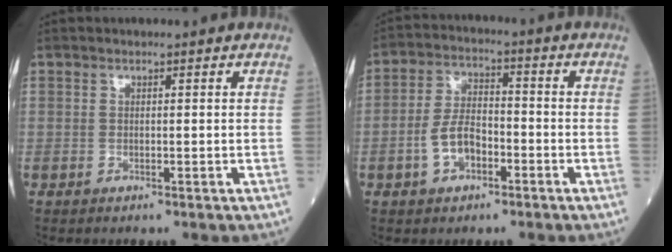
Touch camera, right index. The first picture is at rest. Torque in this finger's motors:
{"motor_torque": [0.24, -0.15, 0.61, 0.06]}